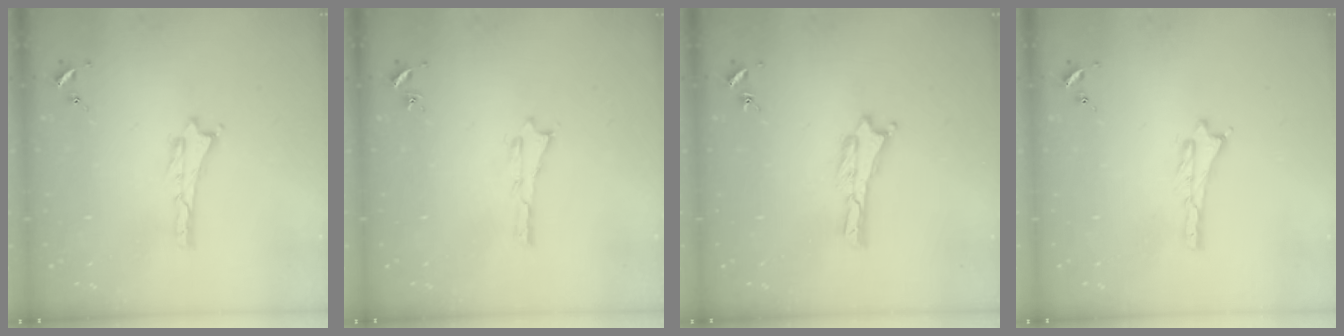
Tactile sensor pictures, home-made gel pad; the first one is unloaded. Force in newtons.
{"total": 0.0}
{"total": 0.0}
{"total": 0.0}